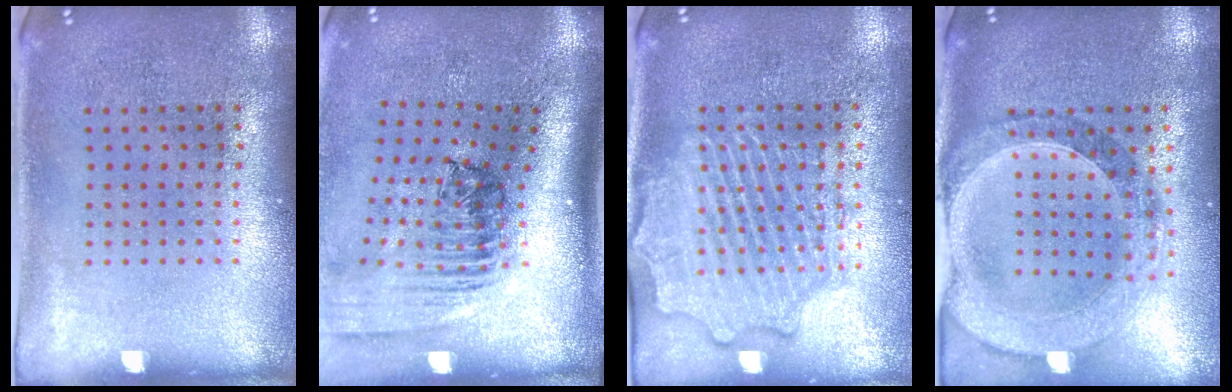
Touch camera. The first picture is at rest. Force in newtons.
{"total": 2.6, "press": 1.8, "slide": 1.8}
{"total": 2.3, "press": 2.3, "slide": 0.3}
{"total": 1.5, "press": 1.5, "slide": 0.3}